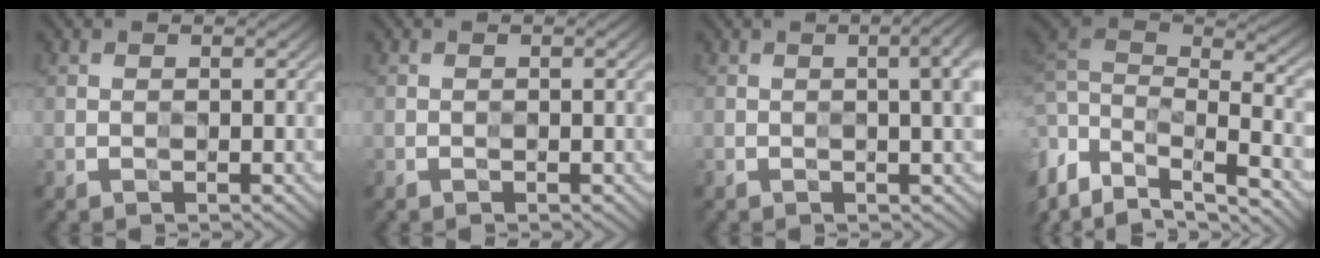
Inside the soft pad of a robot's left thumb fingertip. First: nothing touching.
{"total": 0.7, "force": [-0.1, 0.1, 0.7], "torque": [-0.010, 0.000, -0.002]}
{"total": 4.7, "force": [0.5, 1.3, 4.5], "torque": [-0.054, 0.008, 0.006]}
{"total": 11.3, "force": [-2.1, 5.8, 9.5], "torque": [-0.256, -0.002, -0.026]}